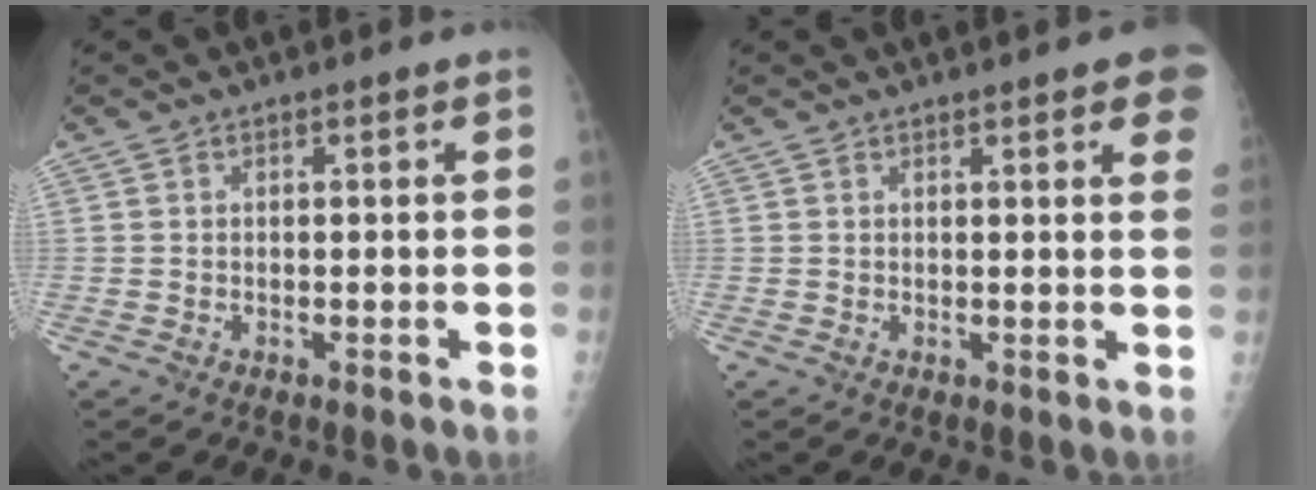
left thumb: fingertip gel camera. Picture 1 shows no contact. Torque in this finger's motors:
{"motor_torque": [1.99, 1.48, 1.03, -0.41, 0.01]}